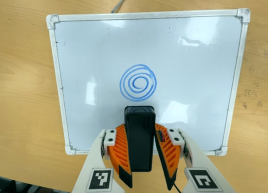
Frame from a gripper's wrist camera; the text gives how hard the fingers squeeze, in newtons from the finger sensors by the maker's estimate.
{"total": 8.6, "left": 7.3, "right": 9.8}